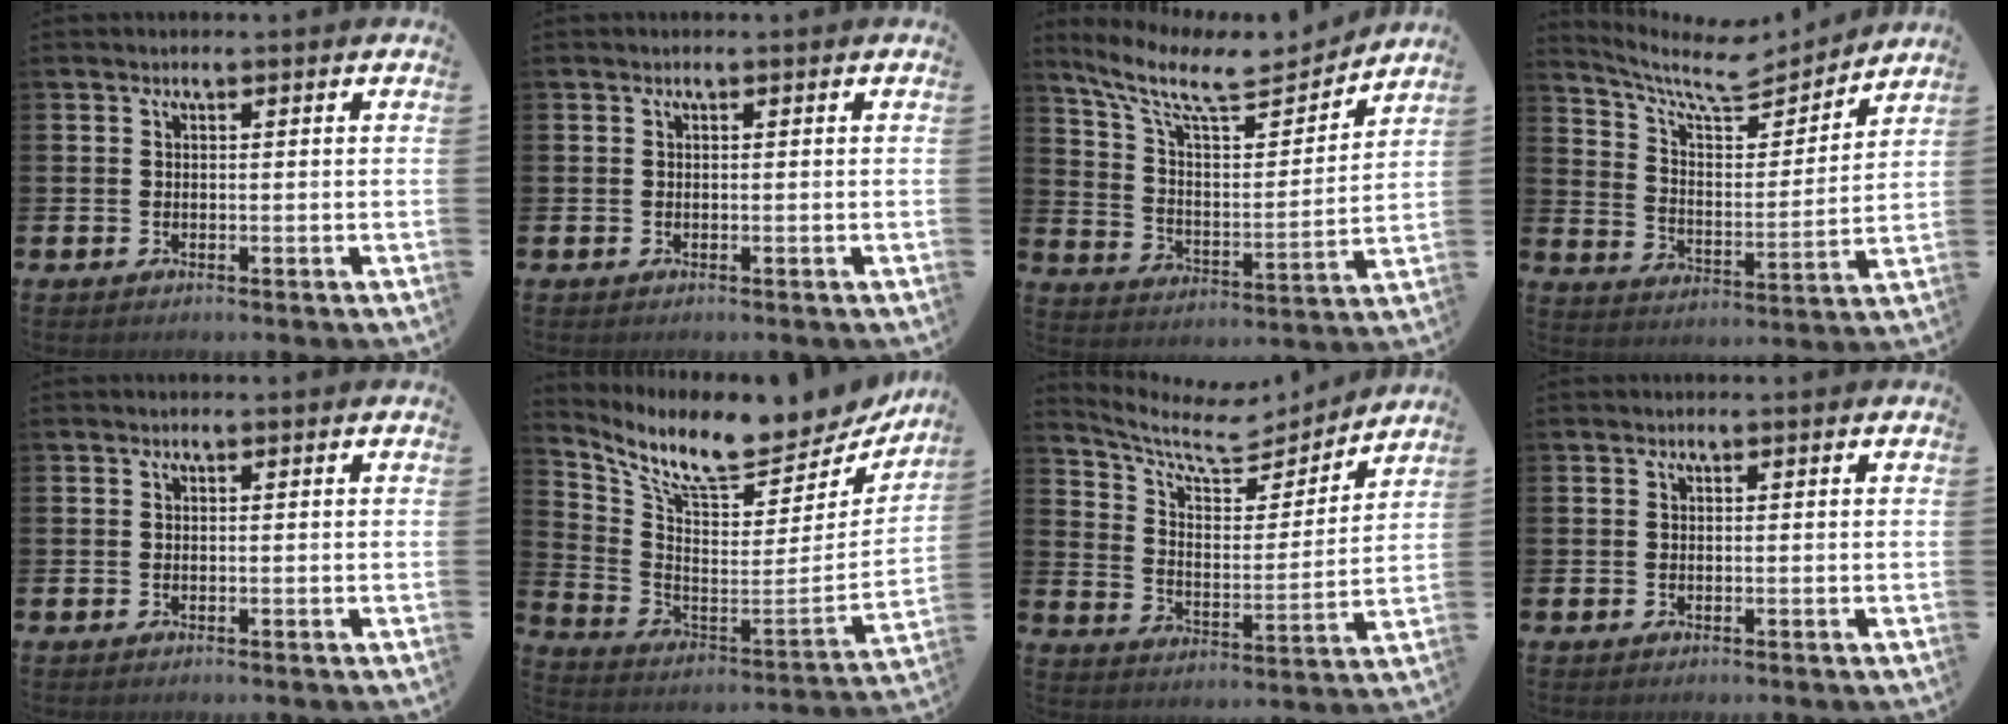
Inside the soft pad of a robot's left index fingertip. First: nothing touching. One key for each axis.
{"total": 0.0}
{"total": 10.1, "fx": 8.7, "fy": 2.7, "fz": 4.3, "tx": -0.117, "ty": -0.057, "tz": 0.149}
{"total": 8.5, "fx": 7.4, "fy": 2.6, "fz": 3.3, "tx": -0.094, "ty": -0.053, "tz": 0.123}
{"total": 0.0}
{"total": 9.9, "fx": 8.7, "fy": 2.2, "fz": 4.2, "tx": -0.103, "ty": -0.077, "tz": 0.142}
{"total": 8.2, "fx": 7.0, "fy": 3.0, "fz": 3.2, "tx": -0.091, "ty": -0.051, "tz": 0.115}
{"total": 0.0}